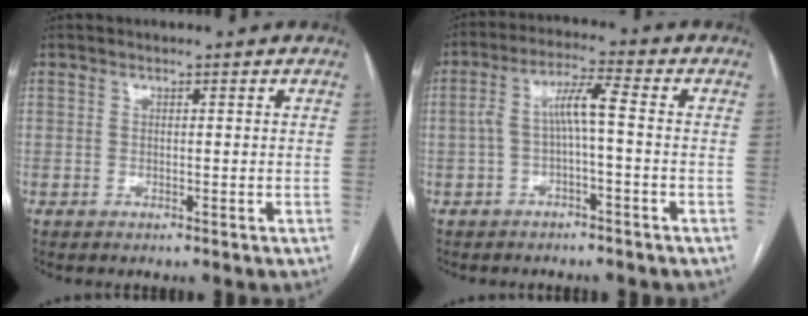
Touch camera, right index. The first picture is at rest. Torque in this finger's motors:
{"motor_torque": [0.84, 0.05, 0.48, 0.13]}